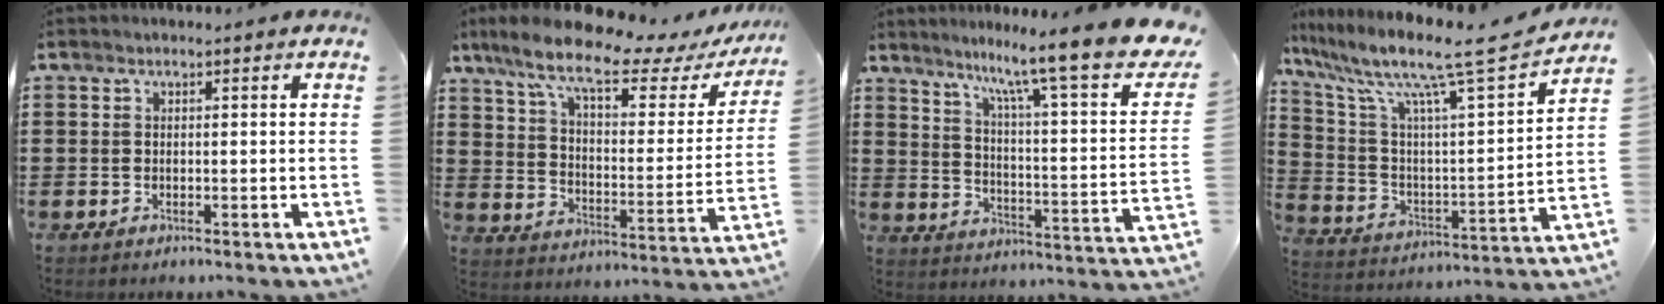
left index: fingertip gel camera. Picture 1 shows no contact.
{"total": 11.8, "force": [8.7, 2.2, 7.6], "torque": [-0.169, -0.042, 0.147]}
{"total": 11.5, "force": [9.3, -0.3, 6.7], "torque": [-0.133, -0.080, 0.141]}
{"total": 11.2, "force": [8.6, 0.6, 7.1], "torque": [-0.164, -0.059, 0.129]}